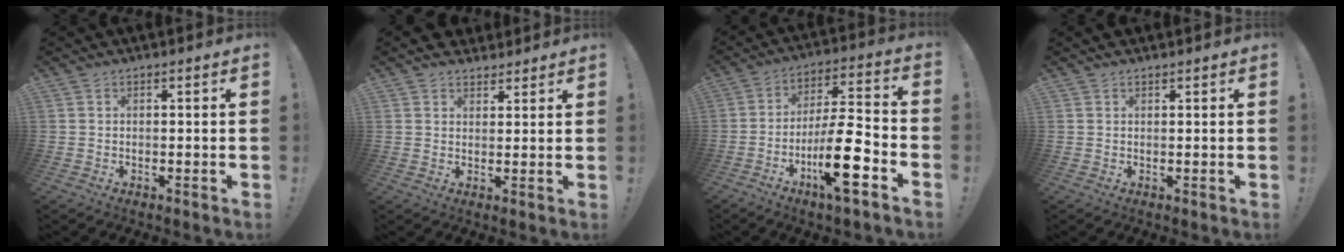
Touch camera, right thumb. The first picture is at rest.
{"total": 4.0, "force": [3.1, 2.4, 0.5], "torque": [0.004, -0.017, 0.057]}
{"total": 18.7, "force": [-7.1, 5.4, 16.4], "torque": [-0.278, 0.039, -0.110]}
{"total": 1.1, "force": [1.0, 0.2, 0.1], "torque": [0.013, -0.006, 0.017]}